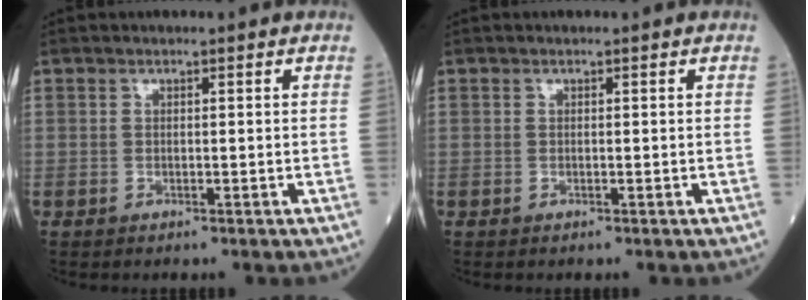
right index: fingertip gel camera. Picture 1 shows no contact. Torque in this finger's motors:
{"motor_torque": [0.02, 0.01, 0.00, -0.01]}